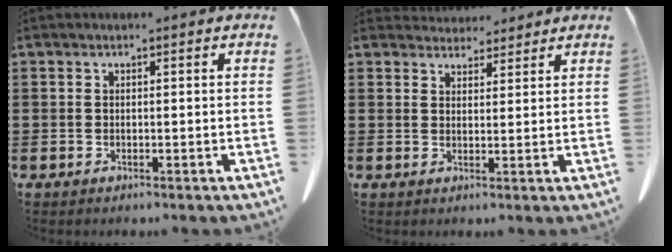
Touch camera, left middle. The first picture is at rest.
{"total": 3.6, "force": [3.4, 1.0, 0.2], "torque": [-0.005, -0.011, 0.064]}